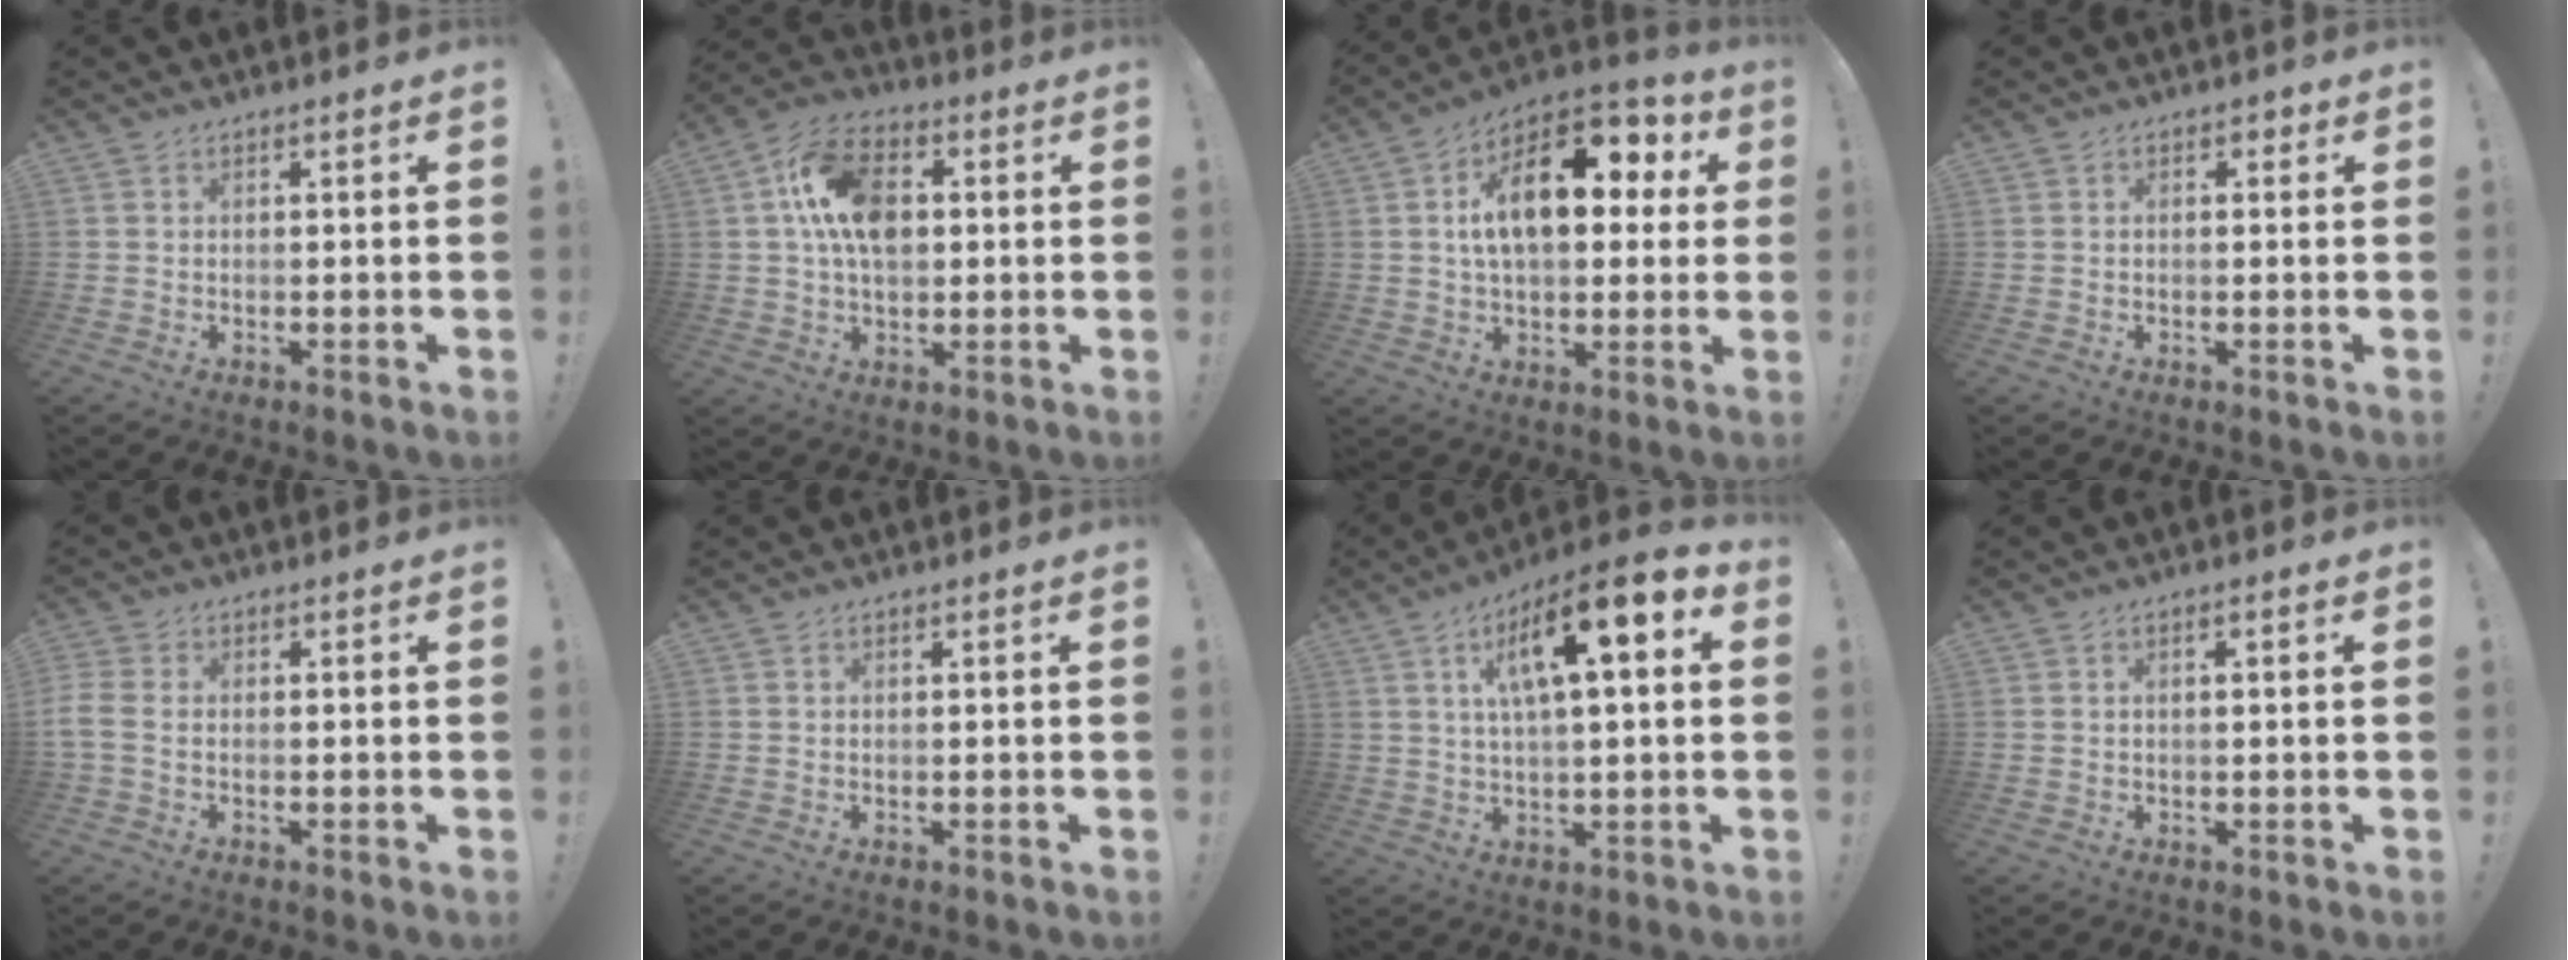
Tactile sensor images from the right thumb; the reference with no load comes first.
{"total": 15.5, "force": [2.5, 10.1, 11.4], "torque": [-0.192, 0.015, 0.048]}
{"total": 18.9, "force": [4.6, 10.4, 15.2], "torque": [-0.235, -0.004, 0.073]}
{"total": 1.3, "force": [0.0, 1.0, 0.9], "torque": [-0.002, 0.000, -0.004]}
{"total": 3.9, "force": [-0.3, 2.5, 3.0], "torque": [-0.071, -0.004, -0.006]}
{"total": 0.0}
{"total": 14.1, "force": [5.6, 2.7, 12.6], "torque": [-0.209, -0.022, 0.084]}
{"total": 1.3, "force": [-0.1, 0.2, 1.3], "torque": [-0.016, 0.000, -0.004]}